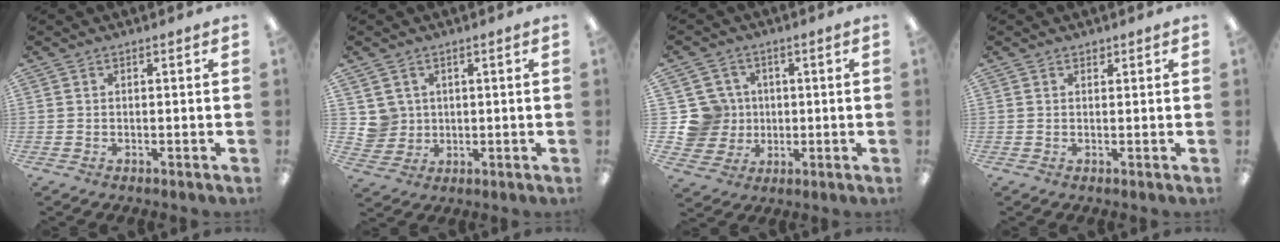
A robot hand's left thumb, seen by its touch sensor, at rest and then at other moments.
{"total": 4.8, "force": [2.2, 4.3, -0.2], "torque": [-0.010, -0.001, 0.042]}
{"total": 10.2, "force": [1.5, 9.9, 2.1], "torque": [-0.076, 0.003, 0.039]}
{"total": 0.9, "force": [0.8, 0.4, 0.1], "torque": [0.005, -0.003, 0.013]}